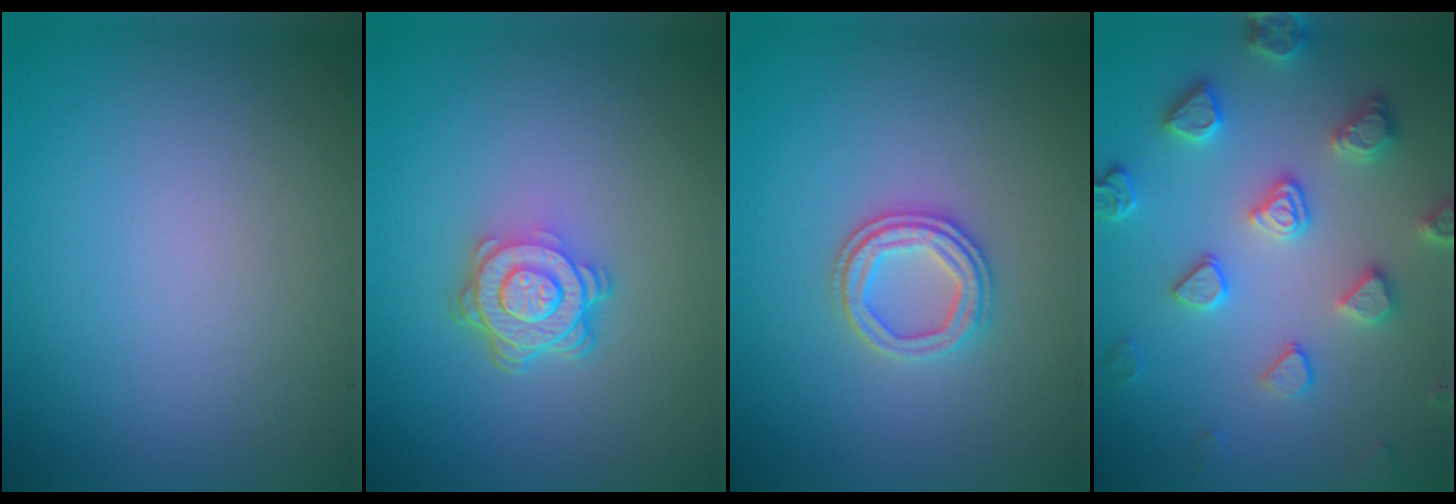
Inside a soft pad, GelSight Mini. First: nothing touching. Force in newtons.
{"total": 4.8, "press": 3.4, "slide": 3.4}
{"total": 2.8, "press": 2.6, "slide": 1.0}
{"total": 4.4, "press": 4.3, "slide": 0.6}